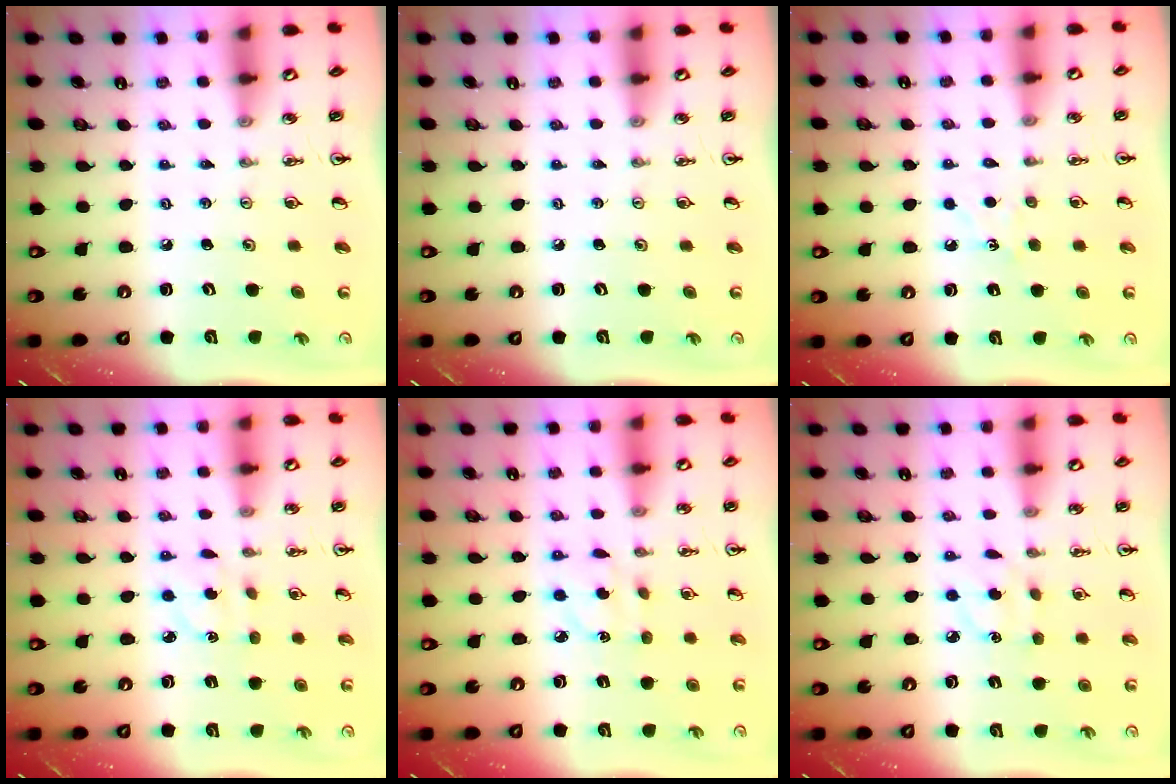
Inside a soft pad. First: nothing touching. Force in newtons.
{"total": 0.0}
{"total": 5.1, "press": 5.0, "slide": 0.7}
{"total": 3.5, "press": 3.4, "slide": 0.8}
{"total": 3.9, "press": 3.8, "slide": 0.5}
{"total": 5.6, "press": 5.5, "slide": 0.6}